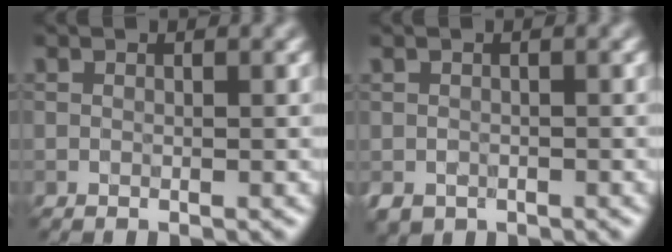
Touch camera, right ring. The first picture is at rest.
{"total": 1.5, "force": [-0.7, 1.2, 0.6], "torque": [-0.012, -0.007, -0.015]}